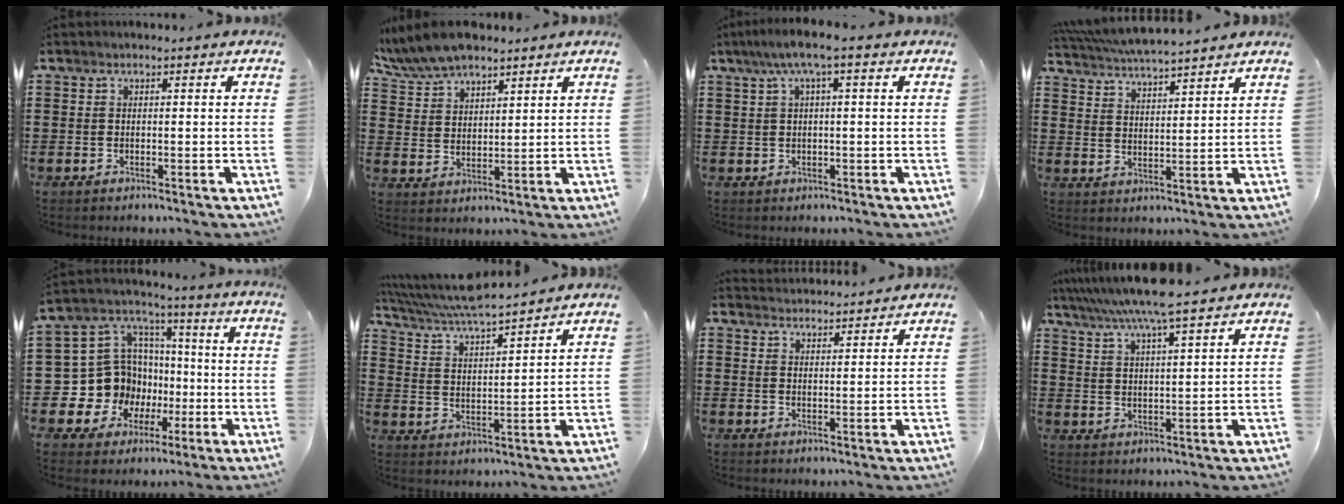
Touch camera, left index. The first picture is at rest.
{"total": 7.3, "force": [6.6, 2.2, 2.4], "torque": [-0.073, -0.011, 0.122]}
{"total": 3.9, "force": [1.0, 0.3, 3.8], "torque": [-0.081, 0.001, 0.012]}
{"total": 4.9, "force": [4.8, -0.3, 1.1], "torque": [-0.040, -0.024, 0.084]}
{"total": 13.2, "force": [-2.2, 12.4, 4.0], "torque": [-0.123, -0.017, -0.018]}
{"total": 6.3, "force": [5.8, -0.1, 2.4], "torque": [-0.071, -0.032, 0.099]}
{"total": 2.9, "force": [2.8, -0.1, -0.4], "torque": [-0.001, -0.011, 0.054]}
{"total": 7.4, "force": [6.4, -0.4, 3.7], "torque": [-0.091, -0.028, 0.110]}